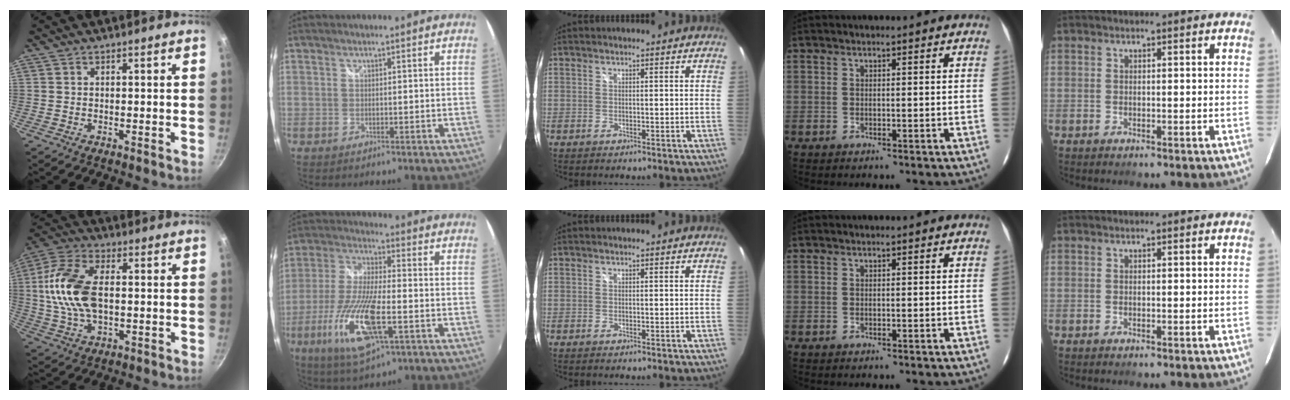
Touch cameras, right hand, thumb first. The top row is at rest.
{"thumb": {"total": 15.0, "force": [0.7, 8.5, 12.4], "torque": [-0.242, 0.018, 0.004]}, "index": {"total": 17.7, "force": [-6.3, 5.1, 15.7], "torque": [-0.331, -0.030, -0.120]}}